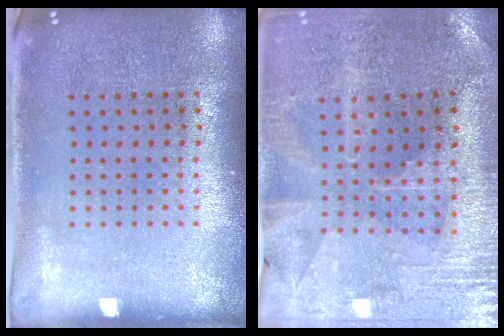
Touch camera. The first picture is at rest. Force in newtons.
{"total": 1.0, "press": 1.0, "slide": 0.3}